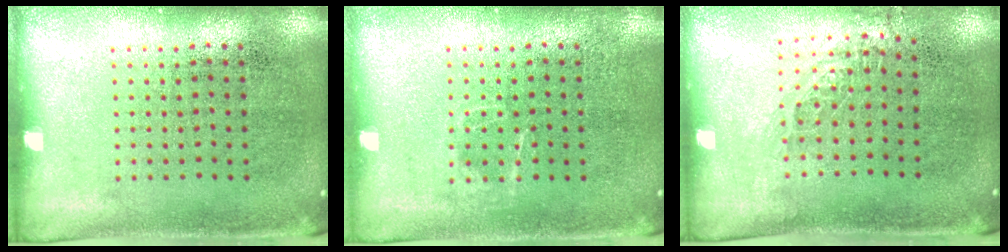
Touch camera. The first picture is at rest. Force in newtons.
{"total": 0.9, "press": 0.8, "slide": 0.2}
{"total": 0.7, "press": 0.7, "slide": 0.1}